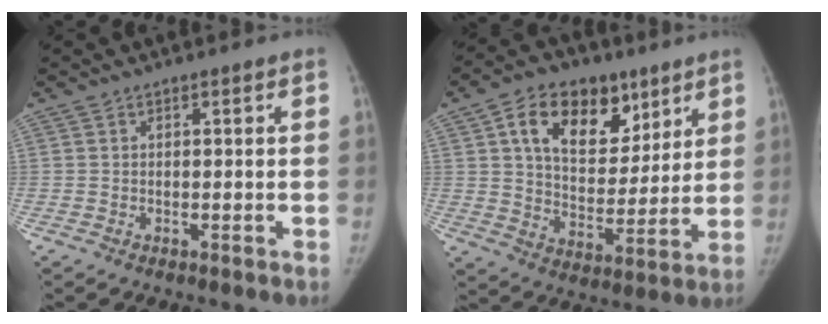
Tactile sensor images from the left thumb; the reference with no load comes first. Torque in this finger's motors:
{"motor_torque": [0.48, 0.90, 1.32, -0.77, 0.11]}